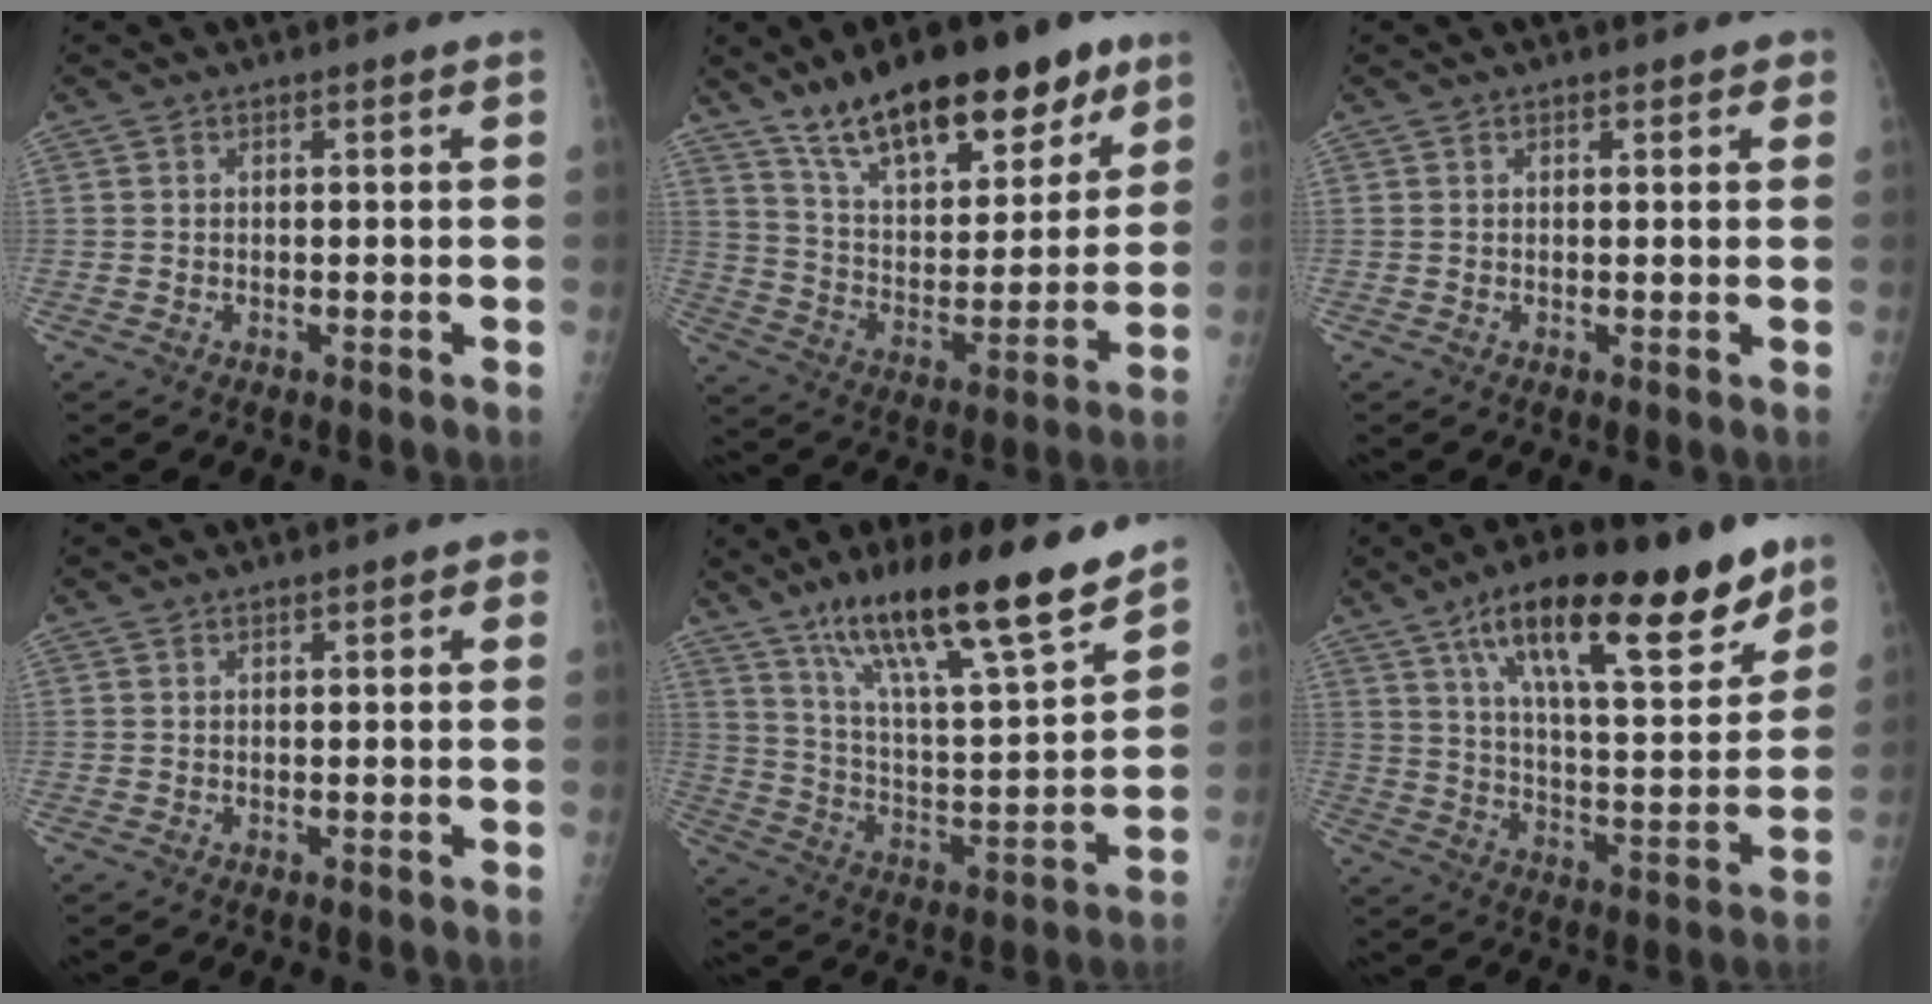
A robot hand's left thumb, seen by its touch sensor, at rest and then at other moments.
{"total": 22.7, "force": [14.9, 9.3, 14.4], "torque": [-0.183, -0.051, 0.249]}
{"total": 1.3, "force": [0.9, 0.7, 0.7], "torque": [0.005, -0.002, 0.006]}
{"total": 1.5, "force": [0.6, 0.7, 1.2], "torque": [-0.010, 0.002, 0.005]}
{"total": 22.5, "force": [16.1, 3.6, 15.3], "torque": [-0.236, -0.070, 0.277]}
{"total": 24.4, "force": [14.6, 7.9, 17.9], "torque": [-0.251, -0.047, 0.238]}